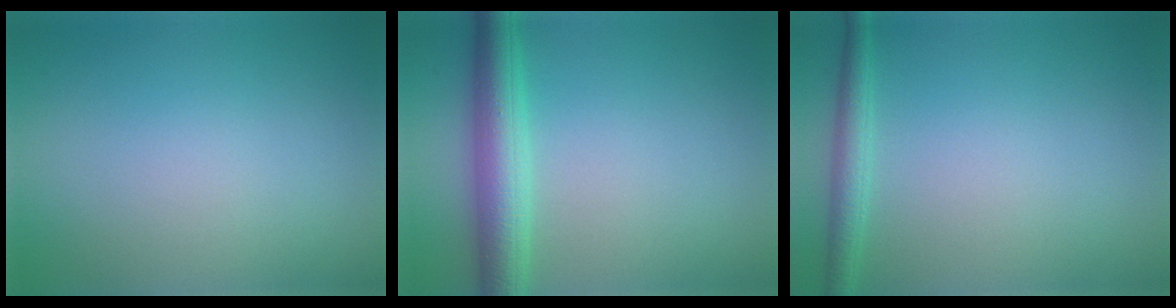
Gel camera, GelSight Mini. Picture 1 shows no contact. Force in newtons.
{"total": 4.8, "press": 4.8, "slide": 0.1}
{"total": 1.9, "press": 1.9, "slide": 0.1}